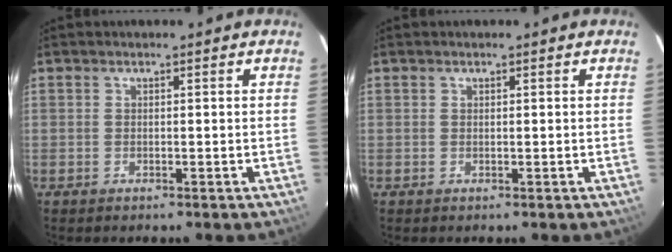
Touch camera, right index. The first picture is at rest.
{"total": 0.0}